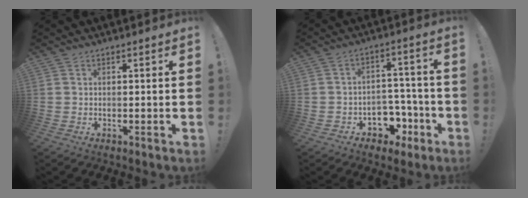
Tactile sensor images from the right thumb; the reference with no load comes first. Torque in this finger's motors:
{"motor_torque": [1.09, 0.49, 0.36, -0.46, 0.15]}